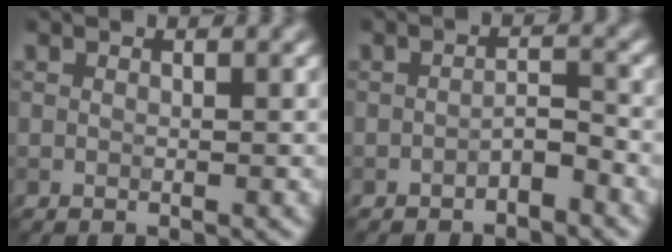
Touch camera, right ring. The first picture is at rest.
{"total": 1.6, "force": [-1.2, 0.5, 1.0], "torque": [-0.017, 0.007, -0.021]}